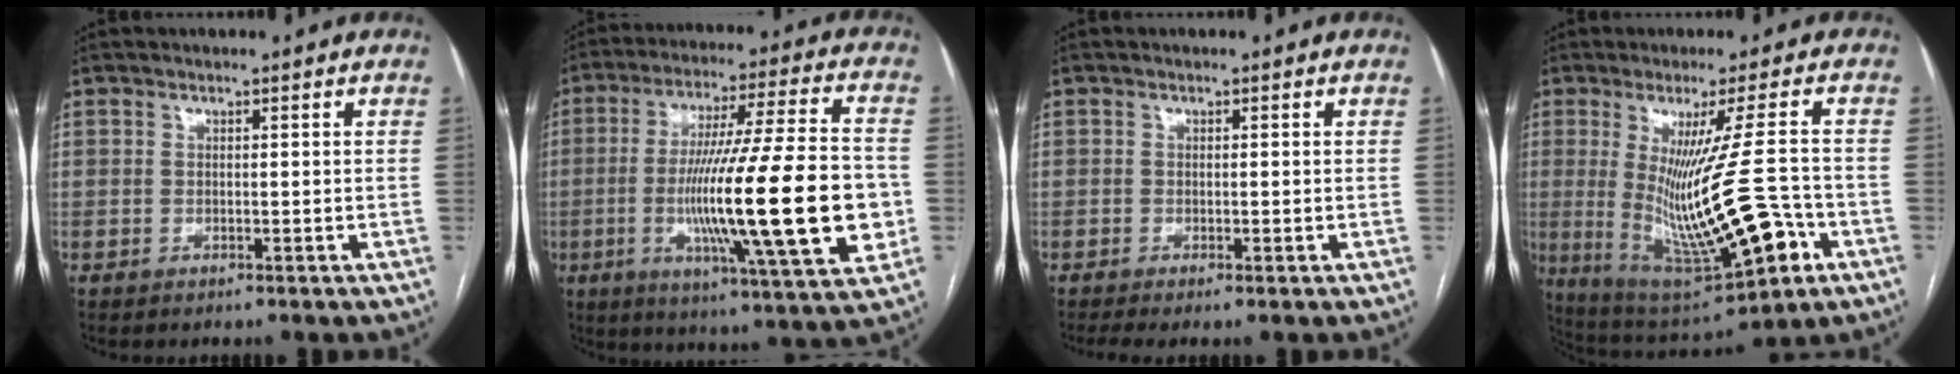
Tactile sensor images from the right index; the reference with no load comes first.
{"total": 24.7, "force": [-4.1, 1.4, 24.3], "torque": [-0.385, -0.015, -0.071]}
{"total": 1.8, "force": [-1.1, 0.1, 1.4], "torque": [-0.029, -0.006, -0.023]}
{"total": 19.0, "force": [-3.8, 2.2, 18.4], "torque": [-0.336, -0.035, -0.041]}